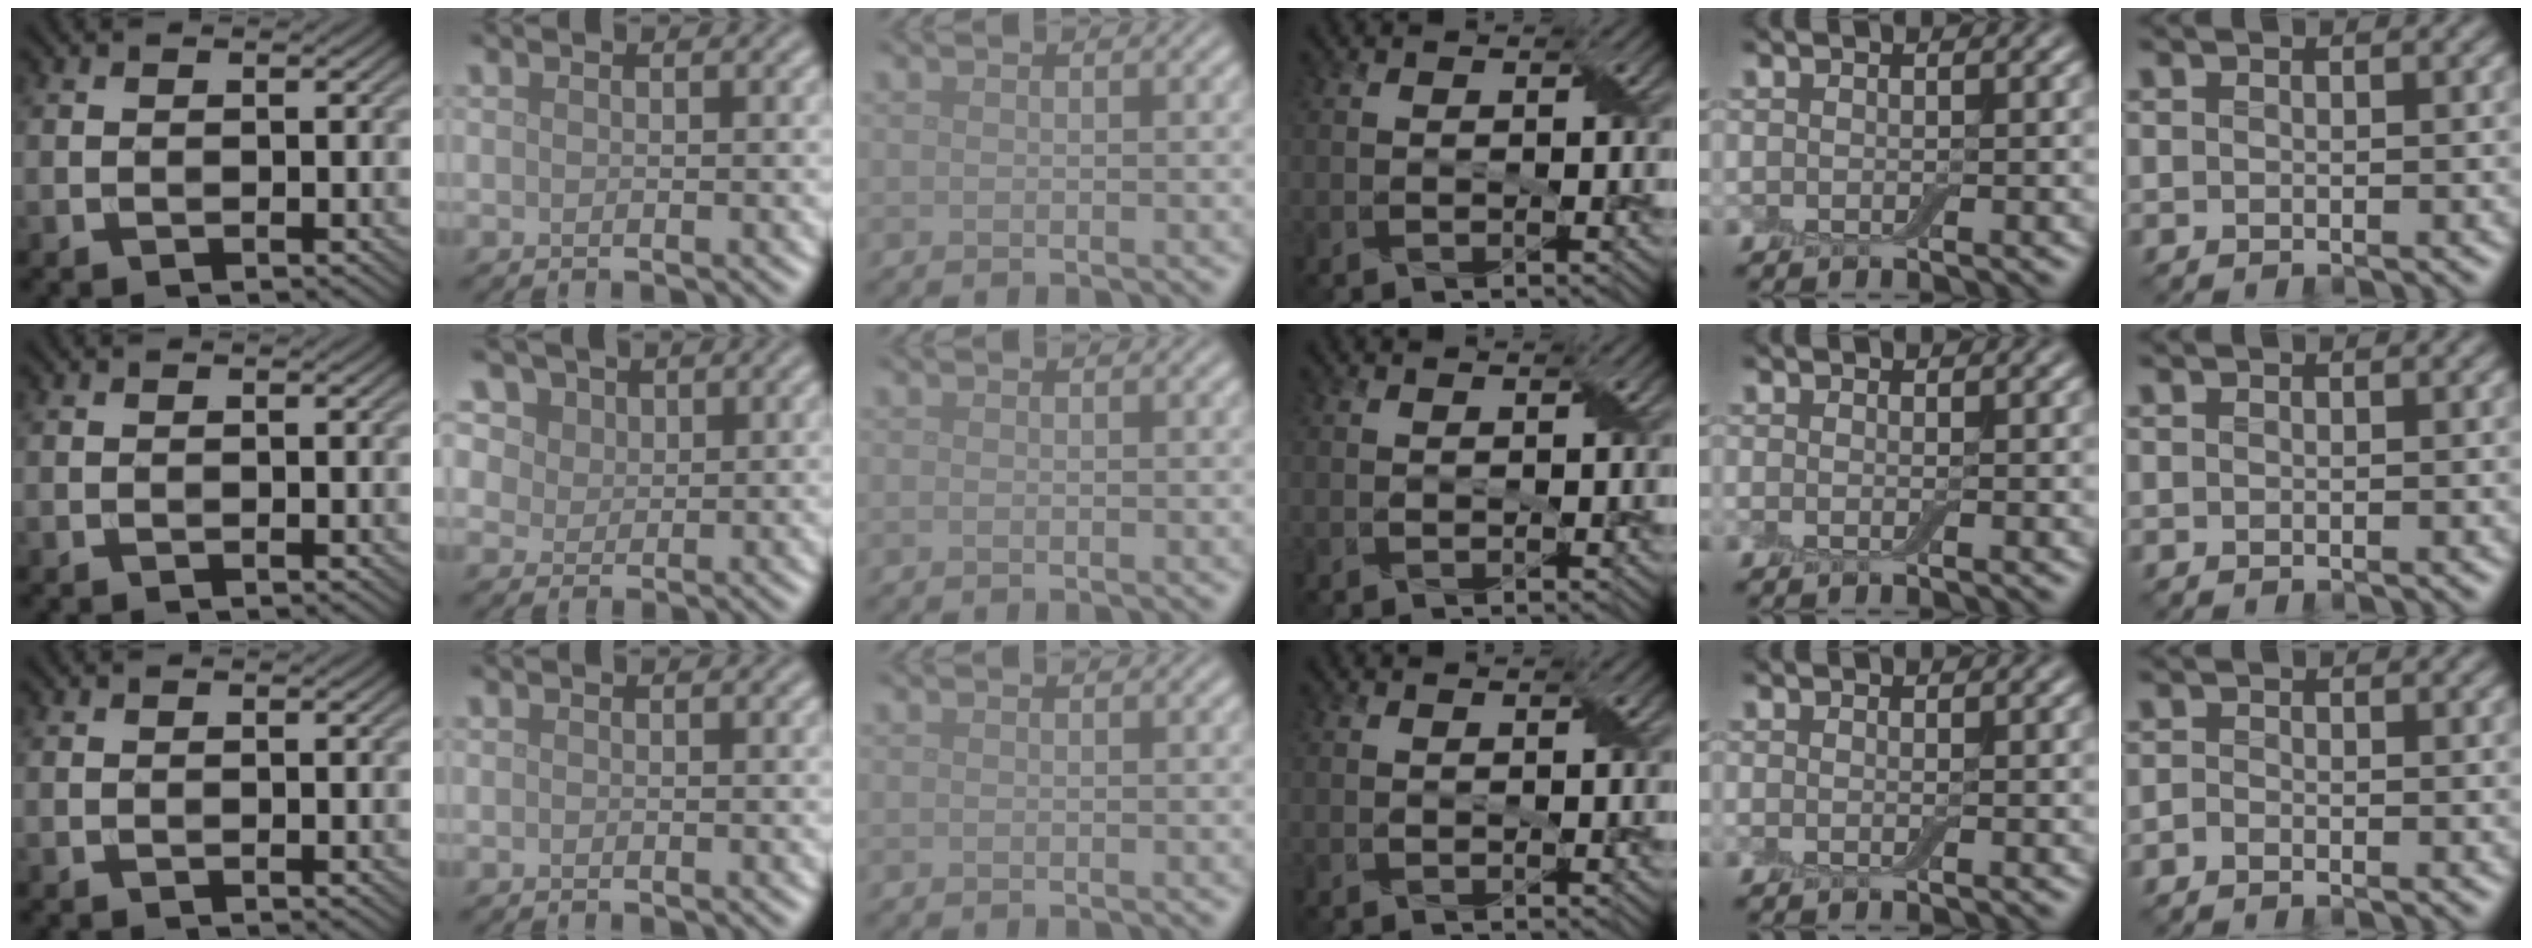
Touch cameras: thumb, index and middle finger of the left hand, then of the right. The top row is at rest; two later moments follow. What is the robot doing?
{"motion": "fold", "object": "cloth"}